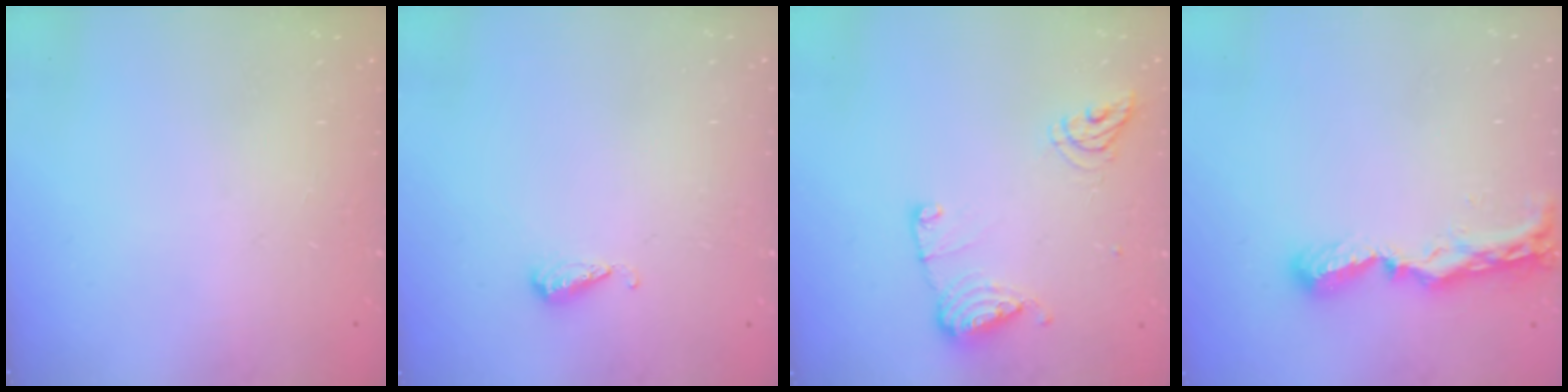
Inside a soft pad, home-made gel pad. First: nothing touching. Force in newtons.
{"total": 4.9, "press": 4.9, "slide": 0.5}
{"total": 11.3, "press": 11.2, "slide": 0.9}
{"total": 8.8, "press": 8.8, "slide": 0.3}